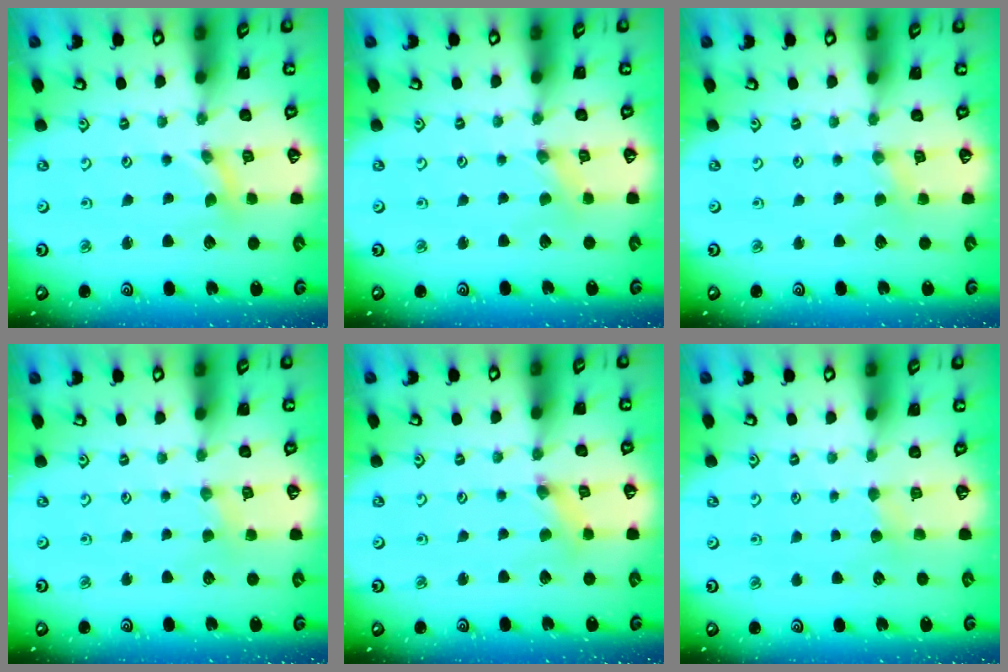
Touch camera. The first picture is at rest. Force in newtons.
{"total": 0.0}
{"total": 1.8, "press": 1.8, "slide": 0.3}
{"total": 1.8, "press": 1.7, "slide": 0.2}
{"total": 1.2, "press": 1.2, "slide": 0.3}
{"total": 3.0, "press": 2.9, "slide": 0.5}